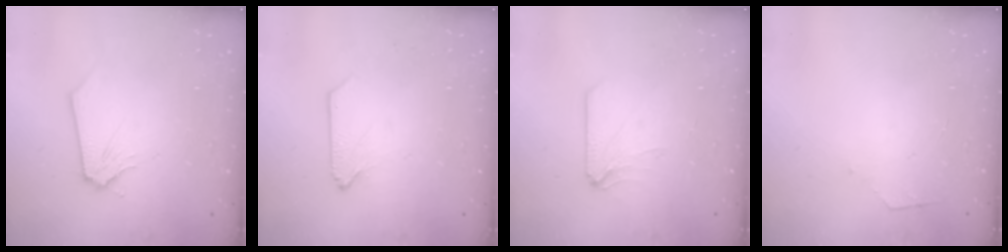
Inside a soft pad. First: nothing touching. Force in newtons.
{"total": 0.0}
{"total": 0.0}
{"total": 2.7, "press": 2.6, "slide": 0.4}